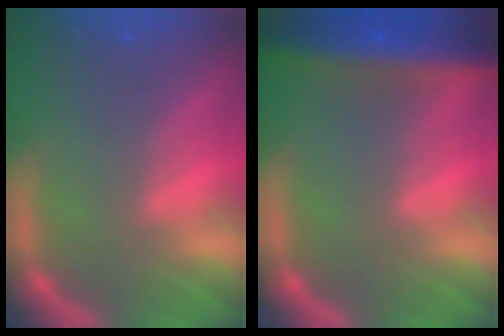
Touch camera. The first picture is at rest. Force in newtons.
{"total": 10.0}